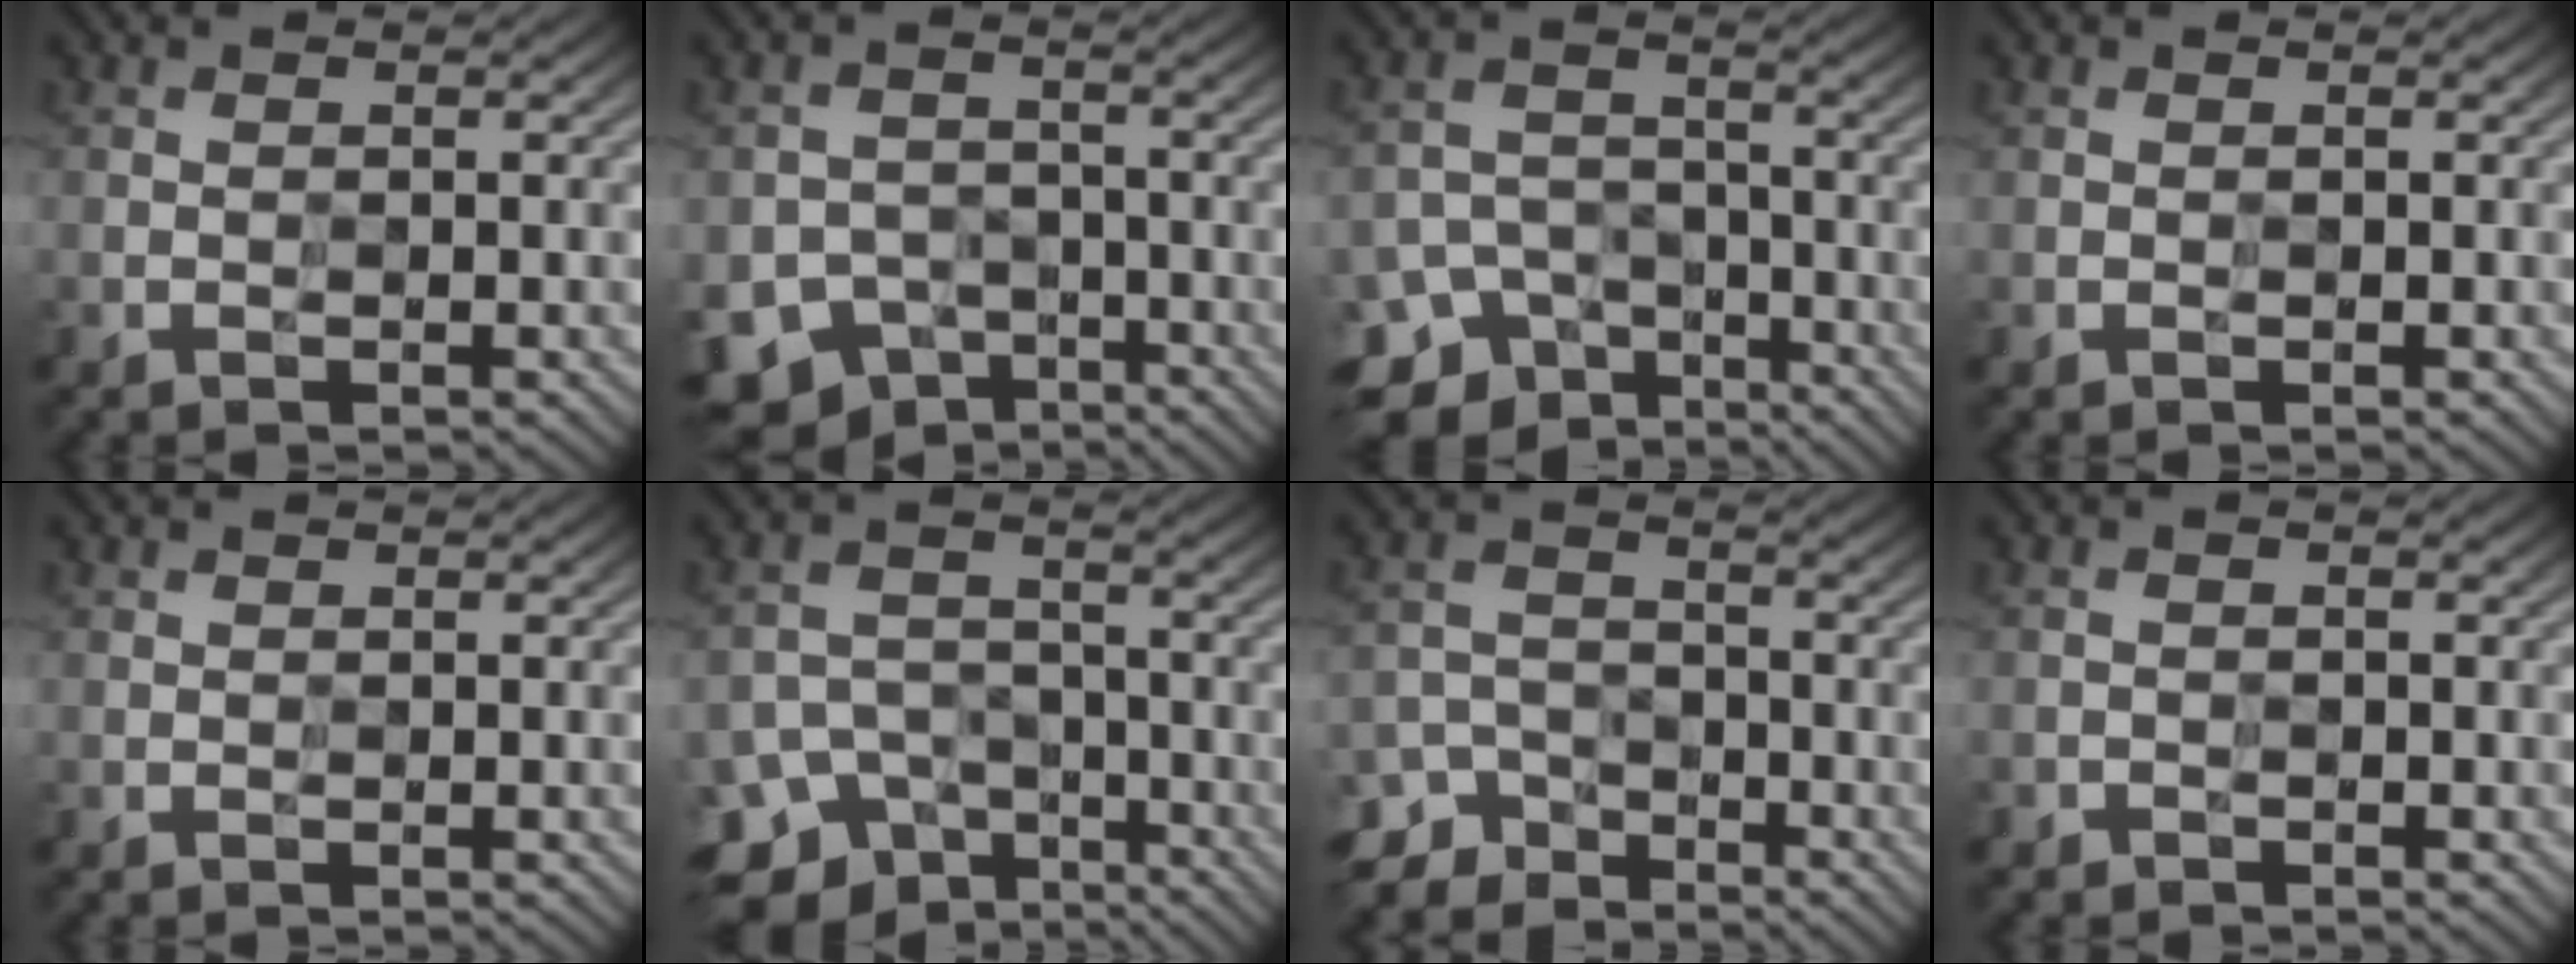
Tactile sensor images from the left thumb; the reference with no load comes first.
{"total": 9.3, "force": [-6.0, 6.4, 3.0], "torque": [-0.055, -0.017, -0.098]}
{"total": 9.5, "force": [-6.5, 6.1, 3.3], "torque": [-0.068, -0.014, -0.105]}
{"total": 0.0}
{"total": 0.6, "force": [0.3, 0.6, 0.1], "torque": [0.003, -0.002, 0.005]}
{"total": 10.5, "force": [-7.2, 6.6, 3.8], "torque": [-0.080, -0.014, -0.112]}
{"total": 6.9, "force": [-5.4, 3.9, 1.5], "torque": [-0.027, -0.006, -0.102]}
{"total": 0.7, "force": [-0.6, 0.4, 0.0], "torque": [0.002, -0.002, -0.014]}